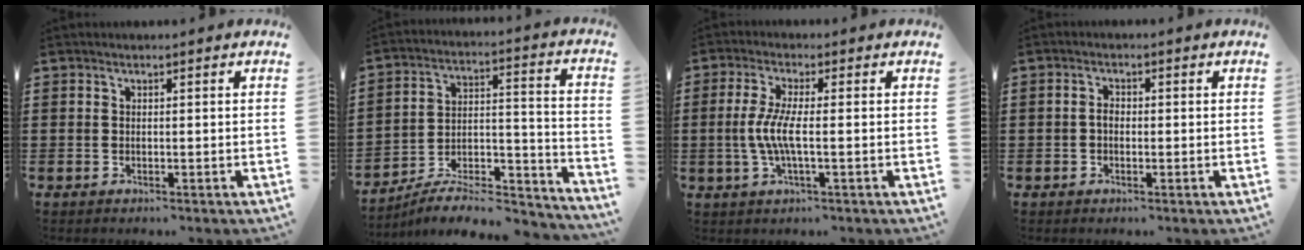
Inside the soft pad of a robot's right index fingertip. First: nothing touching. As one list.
[{"total": 7.5, "force": [-6.6, 2.1, 2.8], "torque": [-0.032, 0.016, -0.125]}, {"total": 5.4, "force": [-1.0, 0.8, 5.2], "torque": [-0.129, -0.012, -0.031]}, {"total": 1.6, "force": [-0.3, 1.1, 1.2], "torque": [-0.023, 0.003, -0.005]}]